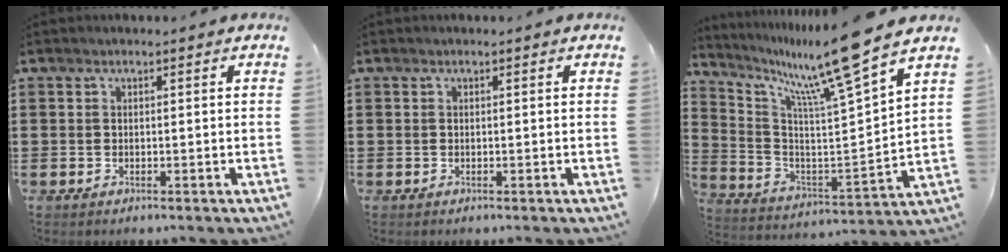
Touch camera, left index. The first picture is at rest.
{"total": 0.0}
{"total": 12.4, "force": [9.8, -0.9, 7.6], "torque": [-0.165, -0.068, 0.149]}